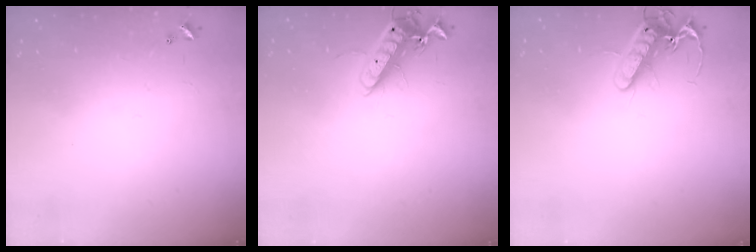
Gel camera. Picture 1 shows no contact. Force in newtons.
{"total": 13.0, "press": 12.9, "slide": 1.9}
{"total": 13.9, "press": 13.8, "slide": 1.7}